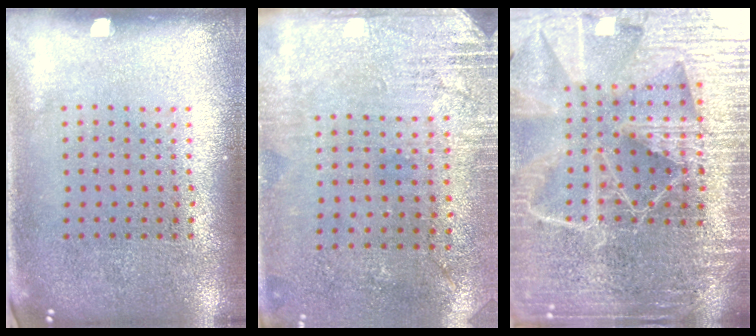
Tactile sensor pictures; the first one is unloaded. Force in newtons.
{"total": 2.8, "press": 2.4, "slide": 1.5}
{"total": 6.3, "press": 5.4, "slide": 3.1}